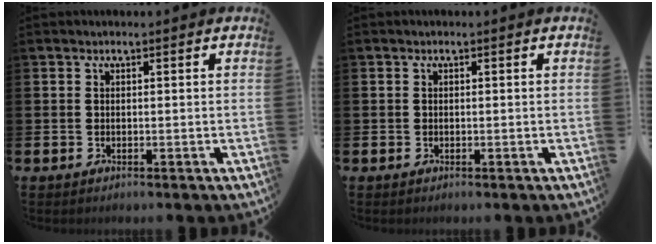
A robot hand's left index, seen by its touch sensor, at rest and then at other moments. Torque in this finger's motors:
{"motor_torque": [0.20, -0.11, -0.04, 0.01]}